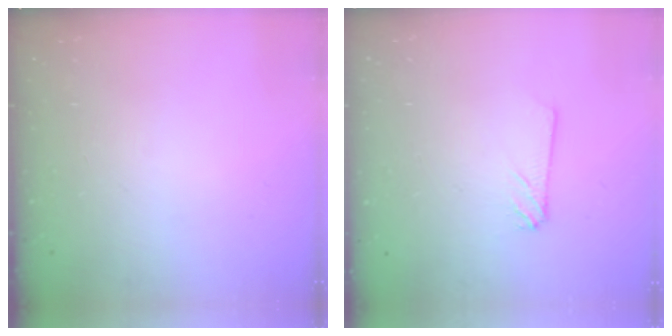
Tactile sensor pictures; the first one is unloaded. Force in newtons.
{"total": 2.4, "press": 2.4, "slide": 0.2}